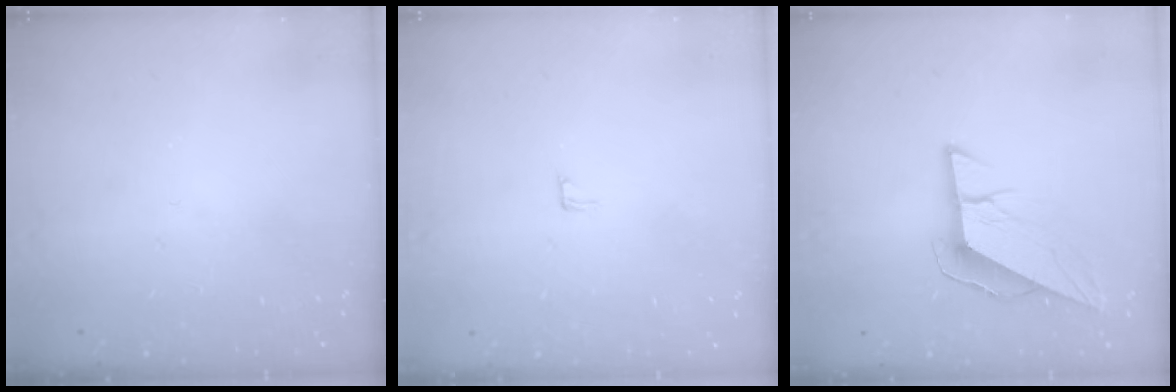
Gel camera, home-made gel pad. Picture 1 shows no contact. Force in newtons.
{"total": 3.1, "press": 3.1, "slide": 0.2}
{"total": 9.5, "press": 9.3, "slide": 1.9}